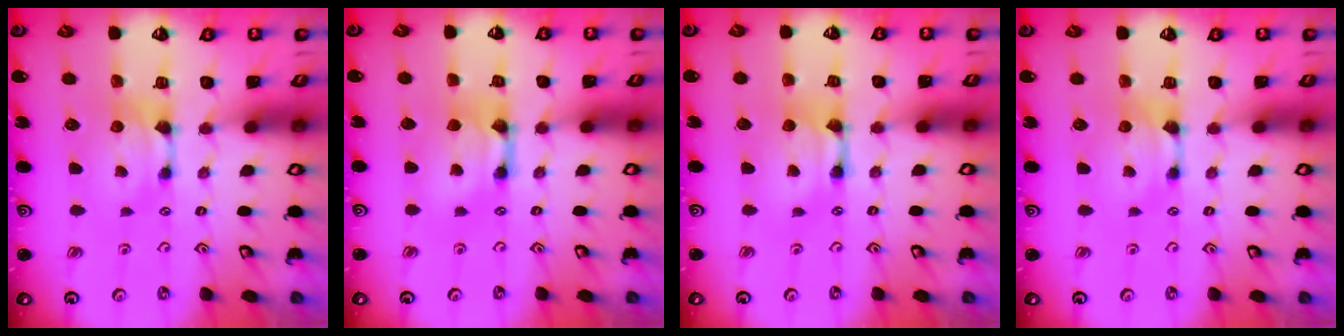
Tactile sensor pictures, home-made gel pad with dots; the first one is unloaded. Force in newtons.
{"total": 2.5, "press": 2.5, "slide": 0.2}
{"total": 2.2, "press": 2.2, "slide": 0.1}
{"total": 0.0}